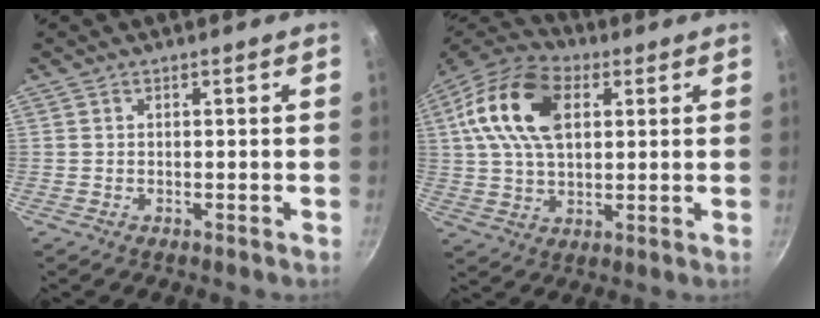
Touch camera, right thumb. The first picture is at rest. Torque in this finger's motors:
{"motor_torque": [2.39, 2.62, 1.08, -0.55, 0.22]}